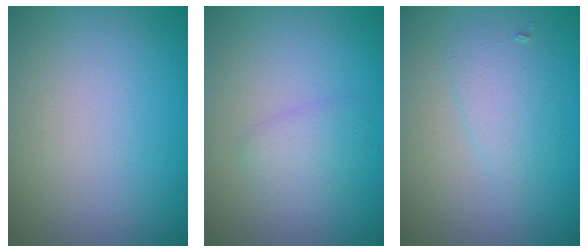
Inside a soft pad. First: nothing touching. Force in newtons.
{"total": 1.8, "press": 1.8, "slide": 0.1}
{"total": 2.2, "press": 2.2, "slide": 0.1}